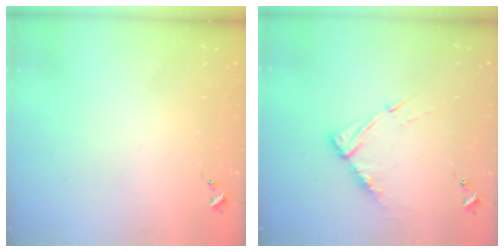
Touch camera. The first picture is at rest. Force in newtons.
{"total": 9.4, "press": 9.4, "slide": 0.6}